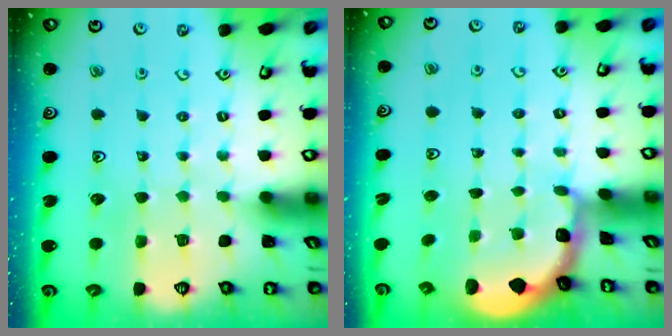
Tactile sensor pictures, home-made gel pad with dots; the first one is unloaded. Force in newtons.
{"total": 1.7, "press": 1.7, "slide": 0.4}